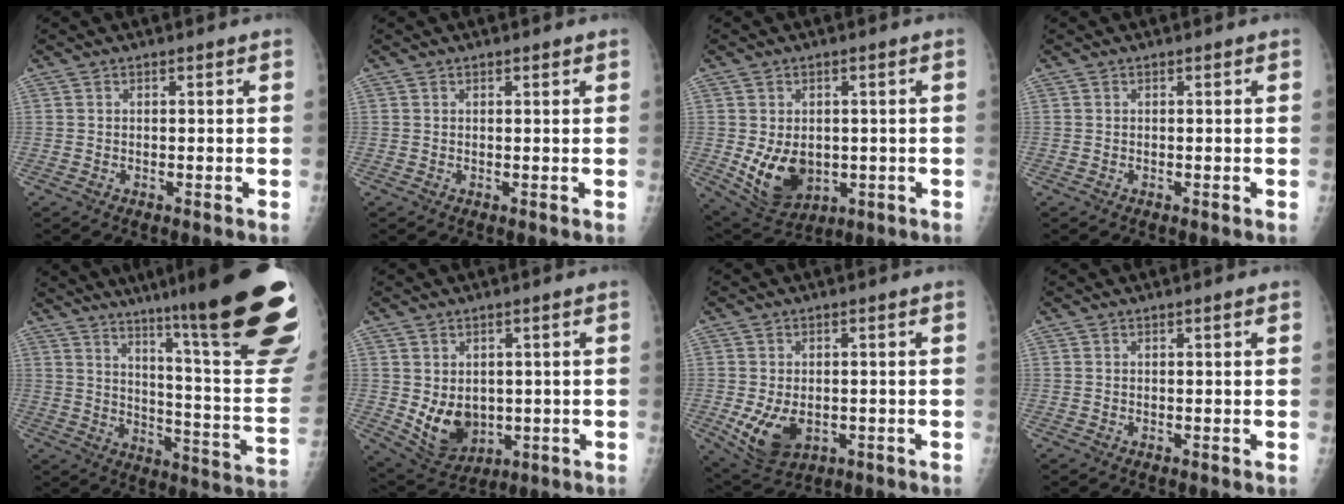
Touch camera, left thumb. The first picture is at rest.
{"total": 0.8, "force": [0.5, 0.3, 0.5], "torque": [-0.006, -0.002, 0.008]}
{"total": 10.0, "force": [-1.1, 7.2, 6.8], "torque": [-0.092, -0.012, 0.005]}
{"total": 0.0}
{"total": 31.5, "force": [20.6, 3.4, 23.6], "torque": [-0.243, -0.104, 0.288]}
{"total": 8.7, "force": [-0.2, 6.7, 5.5], "torque": [-0.068, -0.019, 0.023]}
{"total": 8.1, "force": [-1.6, 5.4, 5.9], "torque": [-0.100, -0.008, -0.012]}
{"total": 0.8, "force": [0.4, 0.0, 0.7], "torque": [-0.010, 0.001, 0.005]}